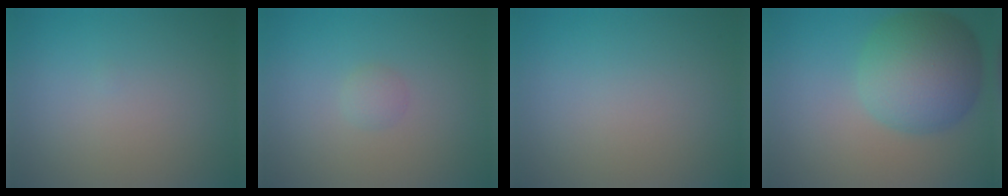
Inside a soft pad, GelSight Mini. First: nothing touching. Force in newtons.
{"total": 1.0, "press": 1.0, "slide": 0.0}
{"total": 0.0}
{"total": 8.9, "press": 8.9, "slide": 0.2}